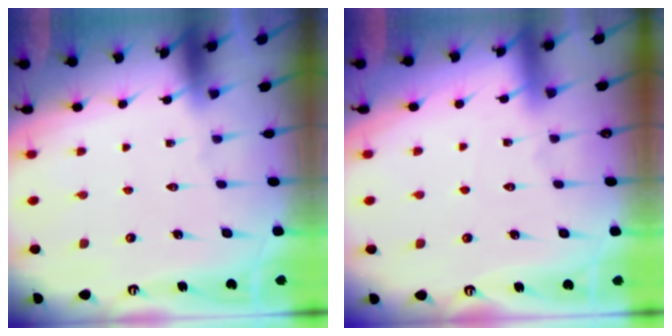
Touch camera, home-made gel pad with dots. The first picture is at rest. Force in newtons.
{"total": 2.4, "press": 2.4, "slide": 0.3}